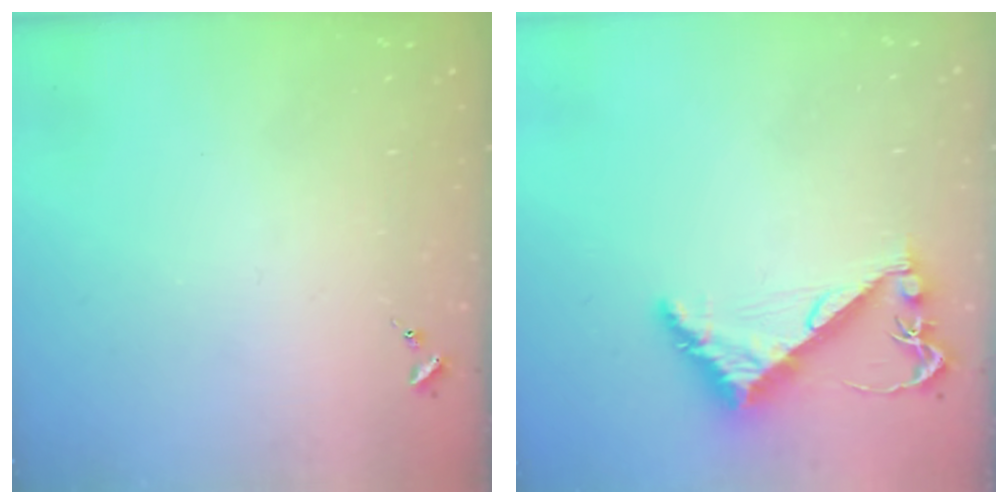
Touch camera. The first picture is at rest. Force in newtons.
{"total": 7.9, "press": 7.9, "slide": 0.8}